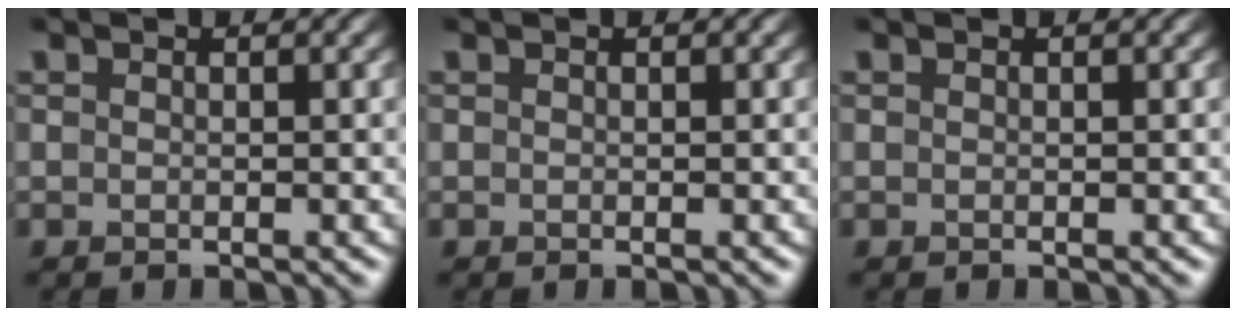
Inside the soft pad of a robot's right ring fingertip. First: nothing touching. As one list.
[{"total": 0.0}, {"total": 0.0}]